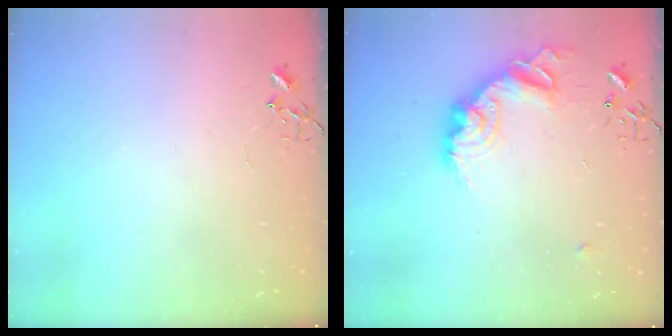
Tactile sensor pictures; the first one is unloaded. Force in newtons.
{"total": 16.1, "press": 16.1, "slide": 1.0}